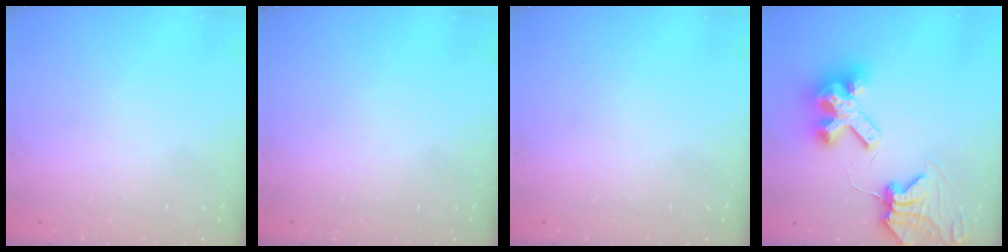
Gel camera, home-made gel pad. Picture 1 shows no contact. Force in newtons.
{"total": 0.0}
{"total": 0.0}
{"total": 11.3, "press": 11.2, "slide": 1.3}